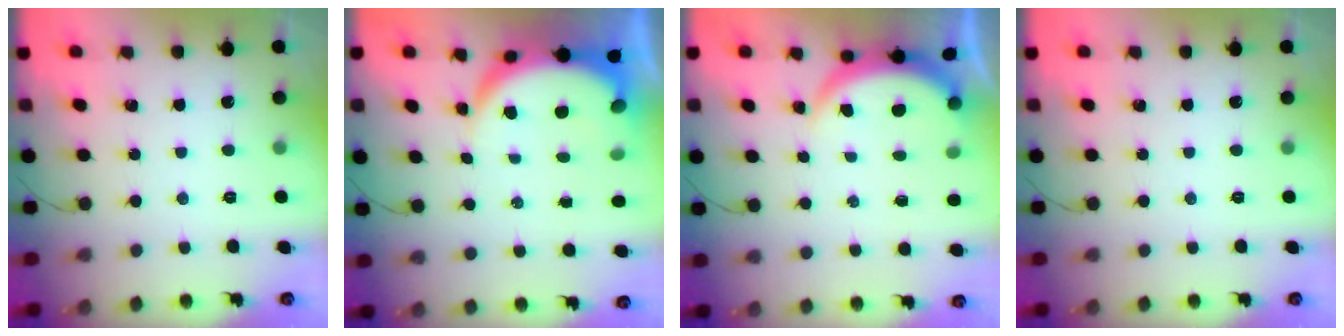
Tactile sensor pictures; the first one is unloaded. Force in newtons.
{"total": 8.9, "press": 8.9, "slide": 1.0}
{"total": 3.8, "press": 3.8, "slide": 0.2}
{"total": 0.0}